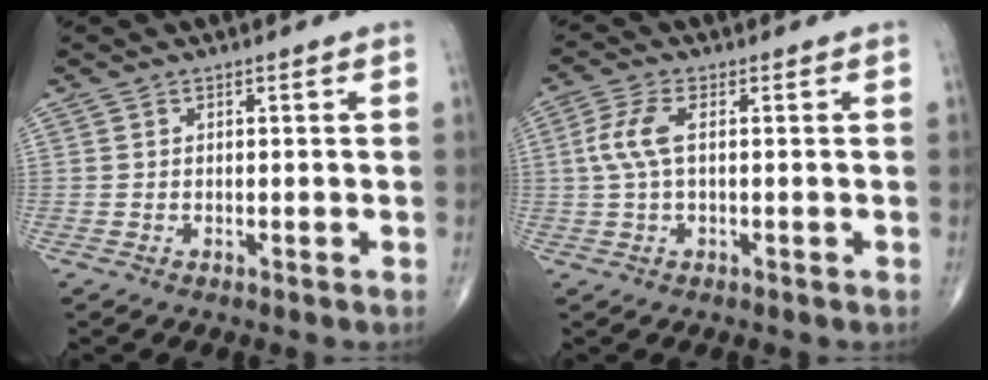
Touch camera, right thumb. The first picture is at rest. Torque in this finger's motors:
{"motor_torque": [-0.39, 0.39, 0.97, 0.17, 0.07]}